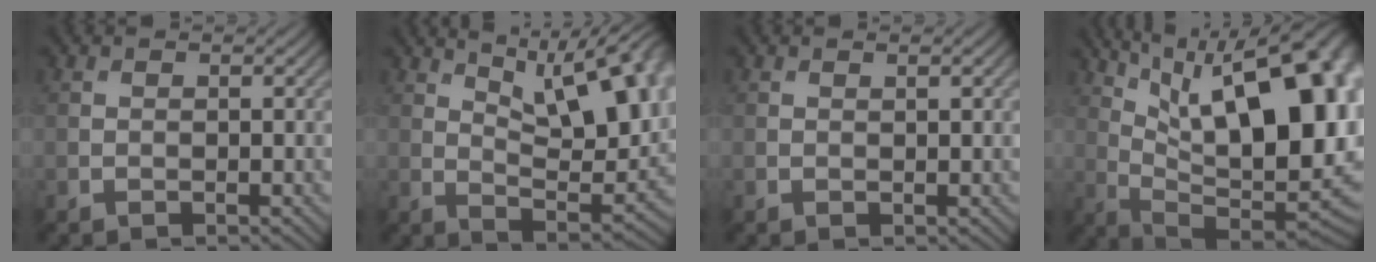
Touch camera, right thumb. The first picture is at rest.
{"total": 16.9, "force": [8.3, 6.9, 13.0], "torque": [-0.188, 0.023, 0.122]}
{"total": 0.6, "force": [0.4, 0.0, 0.5], "torque": [-0.007, 0.002, 0.007]}
{"total": 21.7, "force": [7.1, 9.8, 18.0], "torque": [-0.239, 0.046, 0.134]}